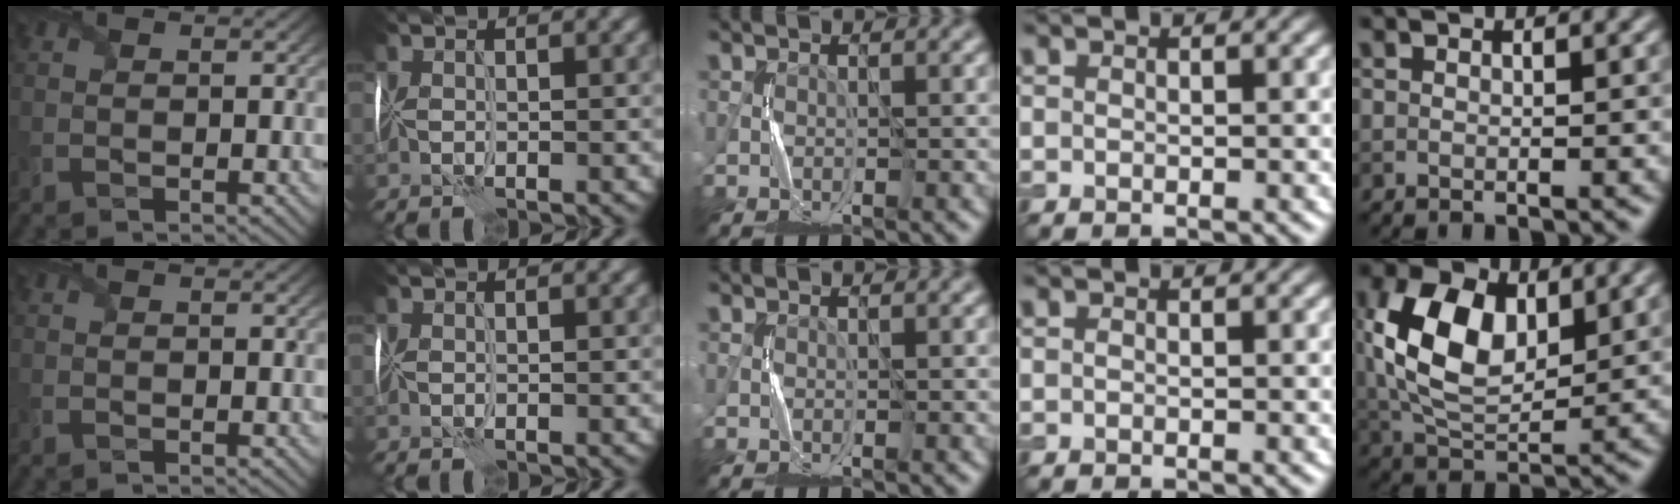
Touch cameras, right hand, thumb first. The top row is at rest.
{"little": {"total": 9.1, "force": [1.9, 5.7, 6.8], "torque": [-0.150, 0.007, 0.034]}}